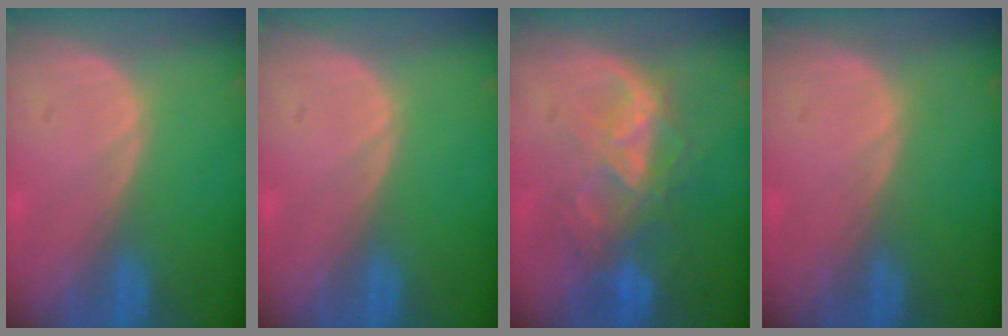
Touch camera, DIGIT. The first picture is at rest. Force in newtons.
{"total": 0.0}
{"total": 8.6, "press": 7.5, "slide": 4.1}
{"total": 0.0}